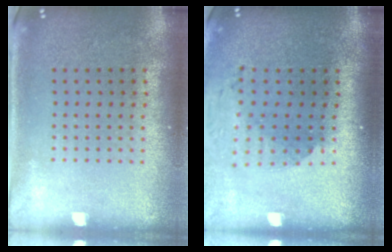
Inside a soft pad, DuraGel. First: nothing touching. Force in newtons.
{"total": 1.8, "press": 1.5, "slide": 1.1}